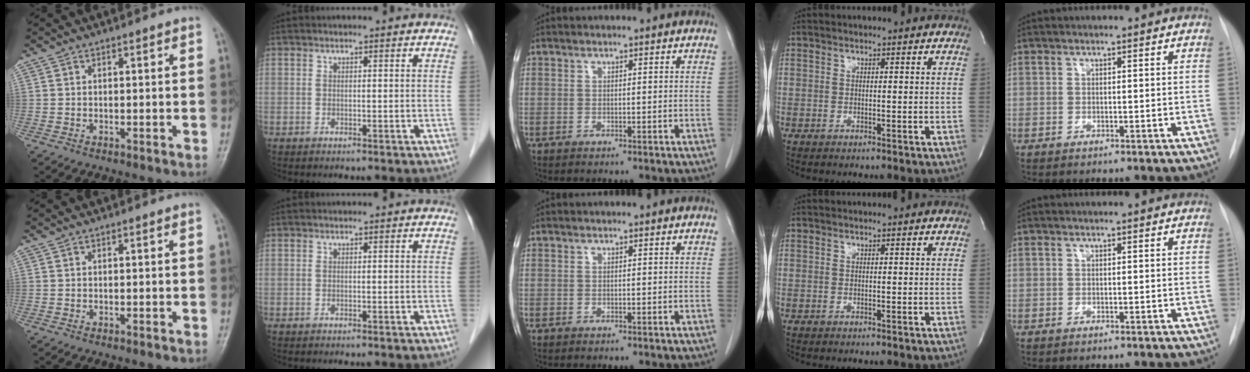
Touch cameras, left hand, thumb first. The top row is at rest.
{}